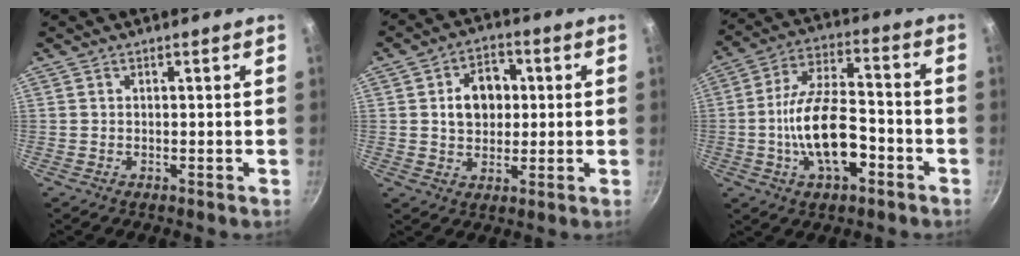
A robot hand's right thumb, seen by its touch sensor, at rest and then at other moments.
{"total": 8.9, "force": [1.2, 6.8, 5.6], "torque": [-0.053, 0.010, 0.014]}
{"total": 15.1, "force": [-4.7, 7.1, 12.4], "torque": [-0.205, 0.041, -0.088]}